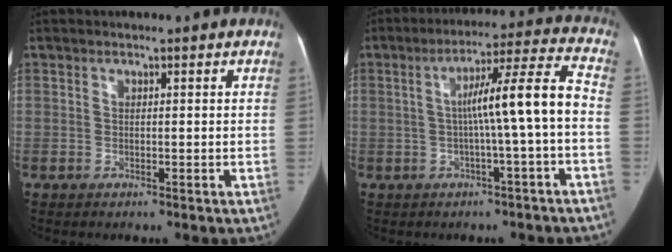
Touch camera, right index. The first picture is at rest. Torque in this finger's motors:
{"motor_torque": [1.25, 0.07, 0.49, 0.18]}